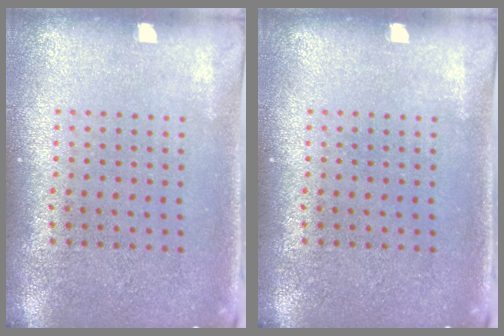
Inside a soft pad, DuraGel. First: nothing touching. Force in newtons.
{"total": 0.0}